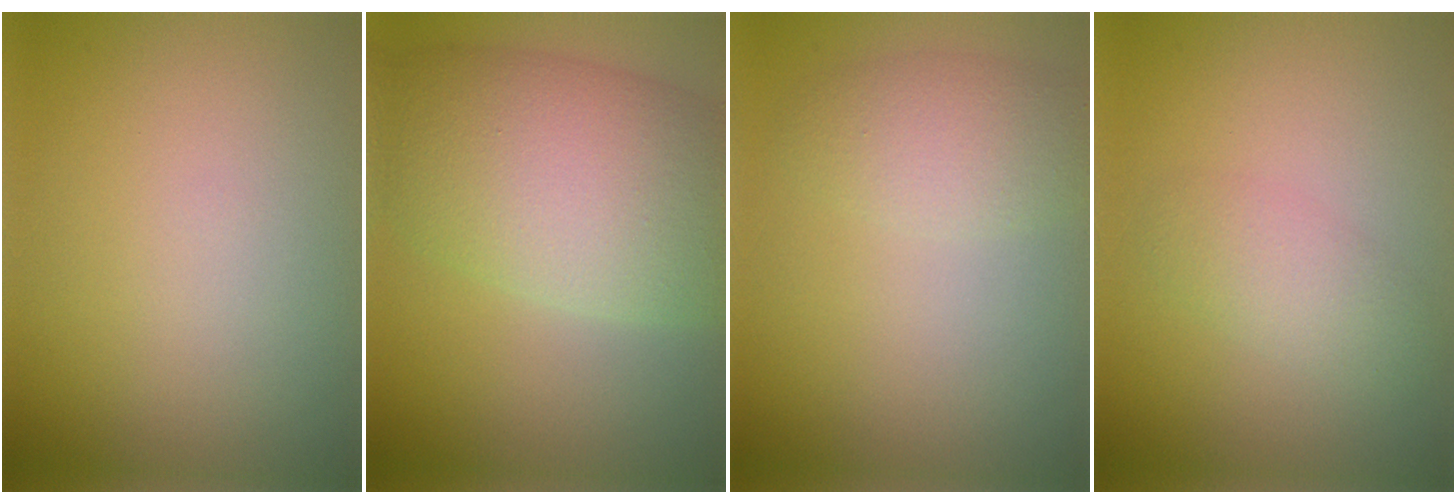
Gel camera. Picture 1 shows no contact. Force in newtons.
{"total": 10.1, "press": 10.0, "slide": 0.5}
{"total": 2.7, "press": 2.7, "slide": 0.2}
{"total": 2.2, "press": 2.2, "slide": 0.0}